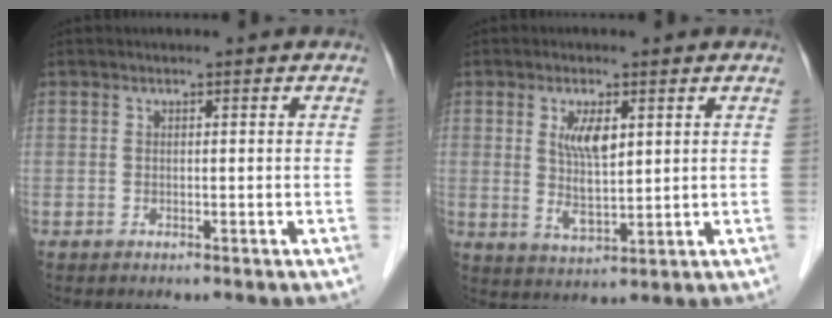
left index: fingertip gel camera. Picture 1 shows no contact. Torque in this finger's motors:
{"motor_torque": [0.69, 0.53, 0.03, 0.01]}